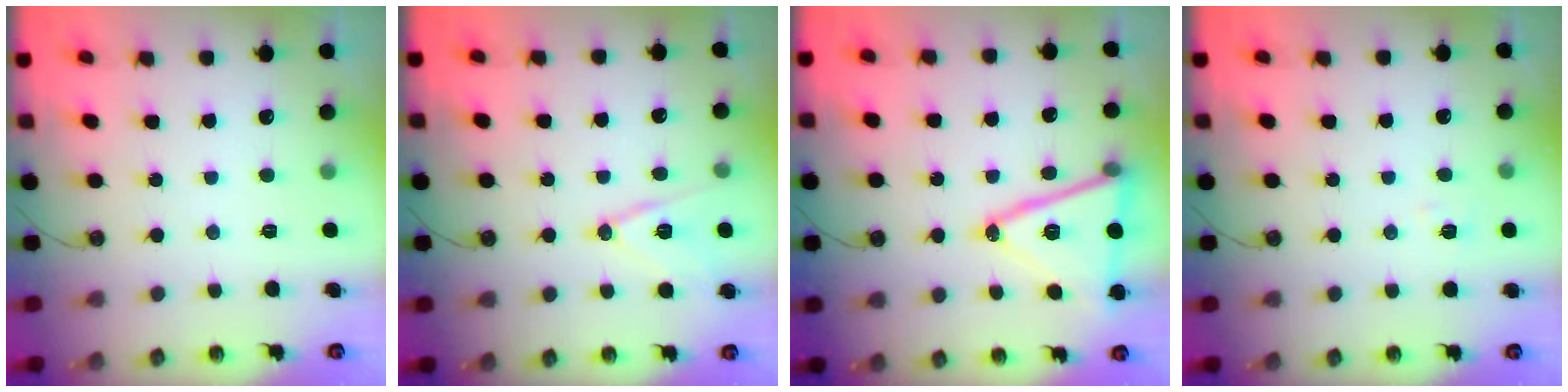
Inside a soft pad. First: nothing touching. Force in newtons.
{"total": 11.3, "press": 10.7, "slide": 3.3}
{"total": 17.9, "press": 17.6, "slide": 3.4}
{"total": 5.0, "press": 4.5, "slide": 2.1}